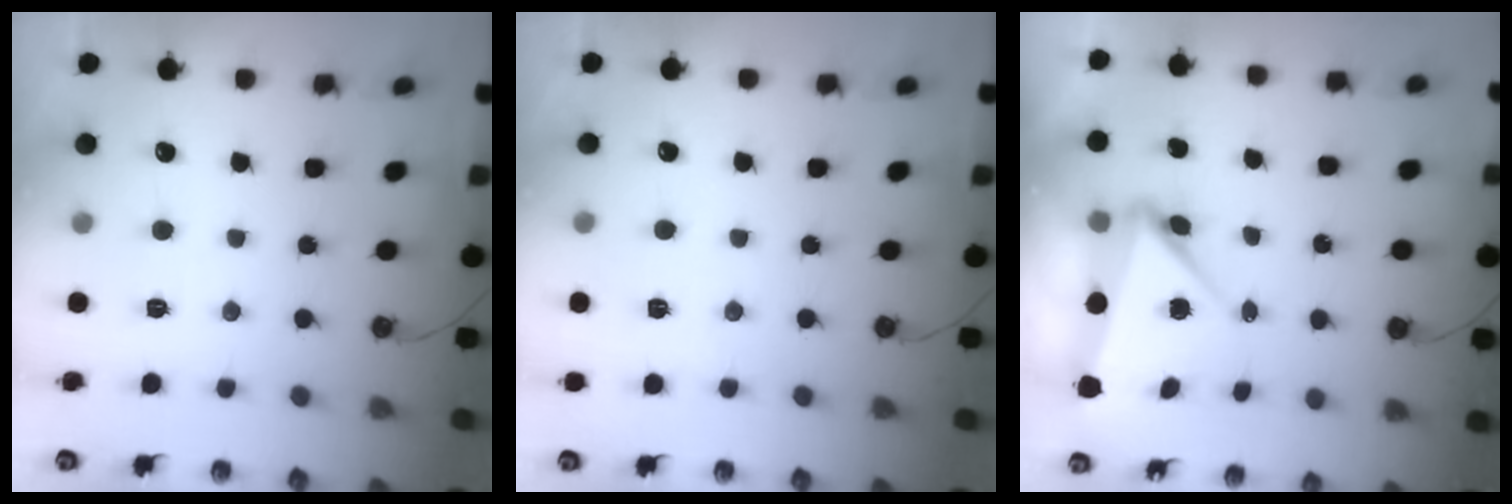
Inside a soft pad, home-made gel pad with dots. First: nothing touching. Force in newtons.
{"total": 2.2, "press": 2.1, "slide": 0.7}
{"total": 6.9, "press": 5.1, "slide": 4.7}